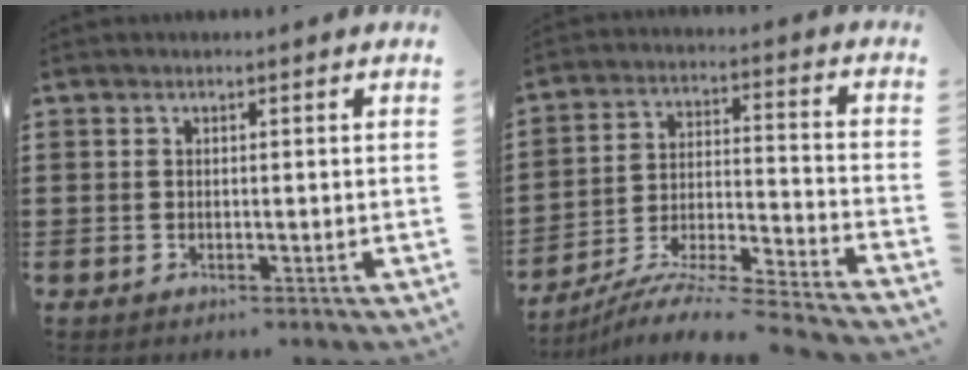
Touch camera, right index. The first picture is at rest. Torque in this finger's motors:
{"motor_torque": [1.16, 0.98, 0.41, 0.19]}